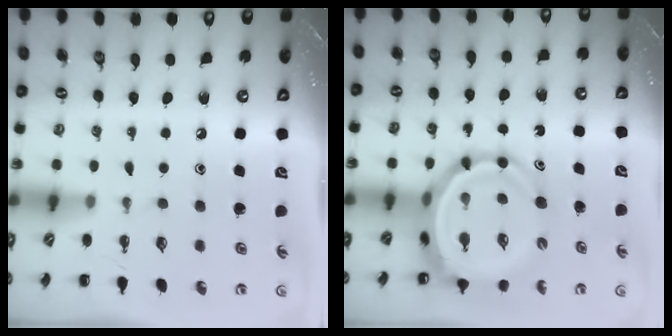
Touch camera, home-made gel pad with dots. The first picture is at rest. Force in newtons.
{"total": 9.4, "press": 9.0, "slide": 2.7}